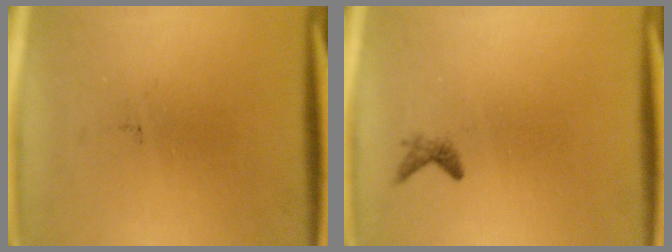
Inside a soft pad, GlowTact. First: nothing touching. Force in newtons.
{"total": 0.9}